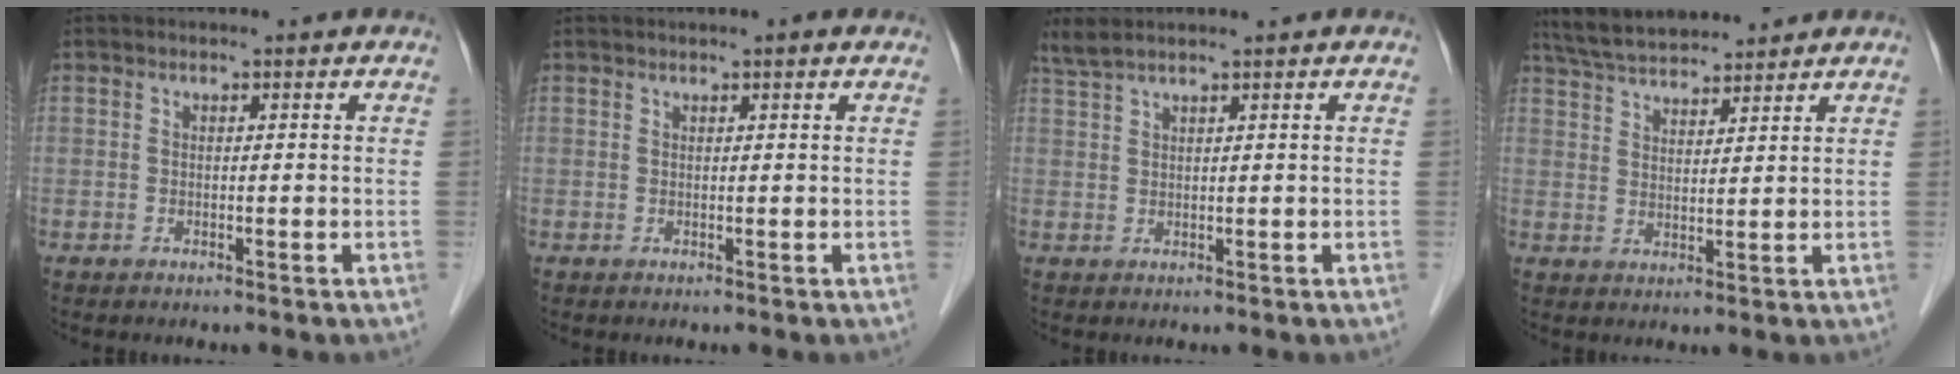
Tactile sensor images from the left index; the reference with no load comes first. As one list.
[{"total": 1.7, "force": [1.2, 0.2, 1.1], "torque": [-0.015, 0.012, 0.016]}, {"total": 3.0, "force": [2.5, -0.4, 1.6], "torque": [-0.040, 0.018, 0.057]}, {"total": 9.0, "force": [8.3, 1.6, 3.1], "torque": [-0.062, 0.026, 0.150]}]